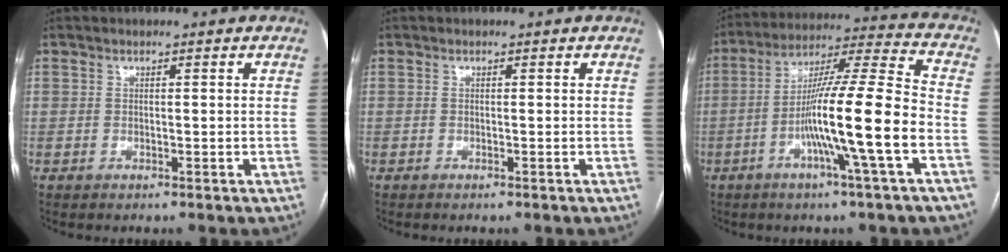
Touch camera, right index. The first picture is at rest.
{"total": 0.0}
{"total": 15.6, "force": [-4.7, -1.0, 14.8], "torque": [-0.258, 0.003, -0.090]}